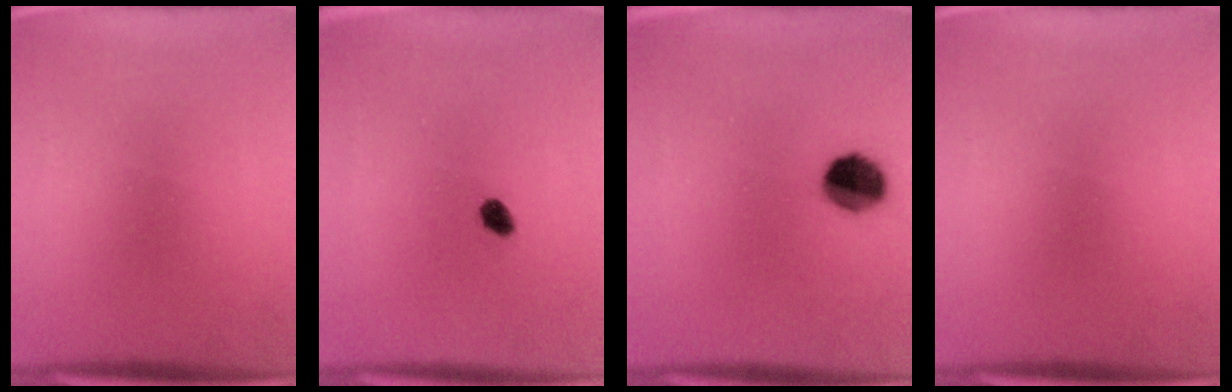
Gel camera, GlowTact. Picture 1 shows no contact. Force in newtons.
{"total": 2.2}
{"total": 9.1}
{"total": 0.0}